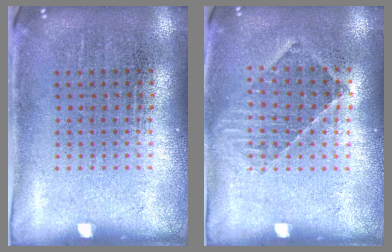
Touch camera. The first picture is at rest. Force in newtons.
{"total": 1.0, "press": 1.0, "slide": 0.3}